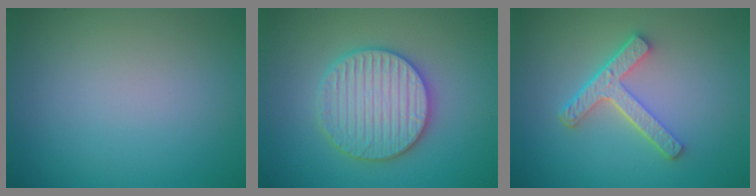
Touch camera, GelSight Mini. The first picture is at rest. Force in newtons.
{"total": 5.9, "press": 5.8, "slide": 1.1}
{"total": 4.4, "press": 3.3, "slide": 2.9}